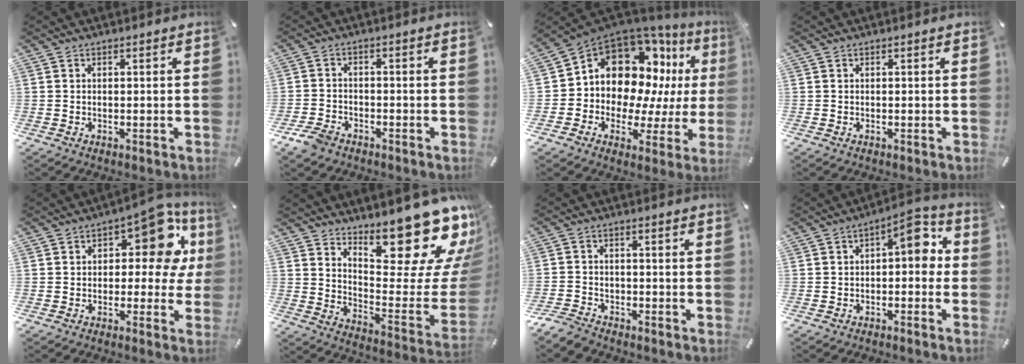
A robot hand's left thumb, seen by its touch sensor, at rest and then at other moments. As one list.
[{"total": 4.7, "force": [-3.4, 2.7, 1.7], "torque": [-0.044, 0.016, -0.068]}, {"total": 13.9, "force": [5.7, 10.5, 7.2], "torque": [-0.126, -0.071, 0.102]}, {"total": 0.0}, {"total": 13.6, "force": [4.9, 7.4, 10.4], "torque": [-0.130, -0.033, 0.082]}, {"total": 22.2, "force": [16.5, 8.0, 12.5], "torque": [-0.127, -0.144, 0.269]}, {"total": 4.4, "force": [-3.6, 2.3, 1.1], "torque": [-0.035, 0.015, -0.074]}, {"total": 7.6, "force": [1.4, 3.6, 6.6], "torque": [-0.082, -0.014, 0.010]}]